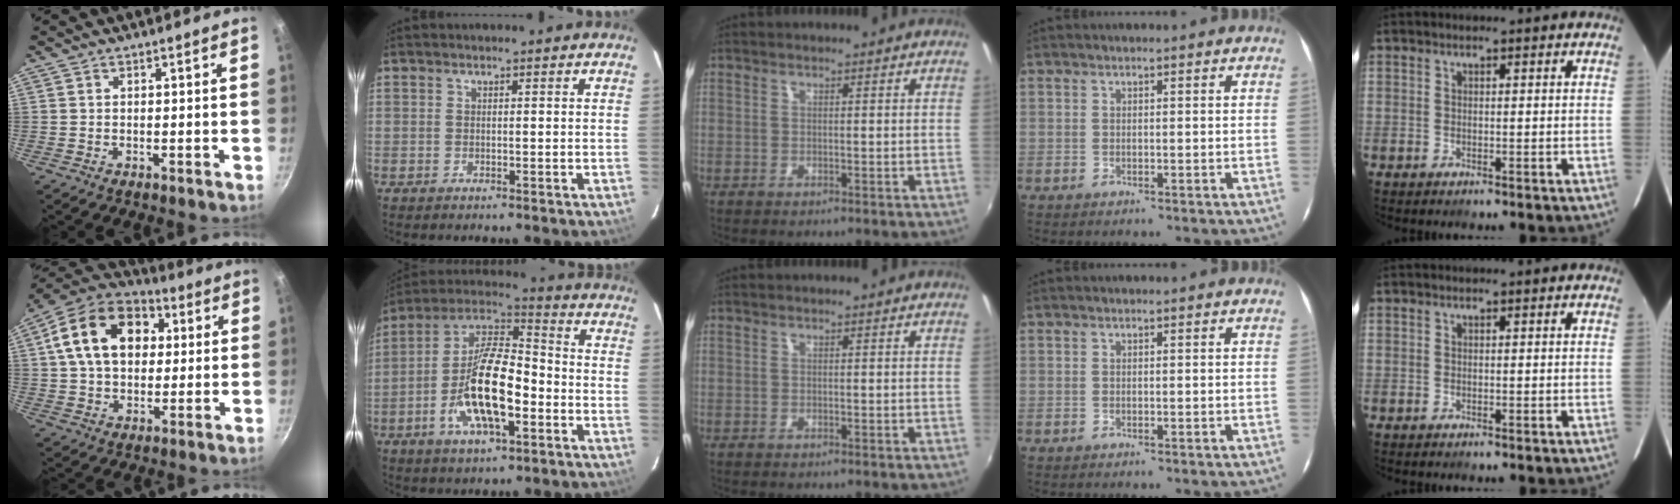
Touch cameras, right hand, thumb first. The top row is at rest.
{"thumb": {"total": 18.6, "force": [4.2, 13.1, 12.4], "torque": [-0.191, 0.022, 0.056]}, "index": {"total": 16.7, "force": [-5.4, 6.3, 14.5], "torque": [-0.283, -0.001, -0.103]}}